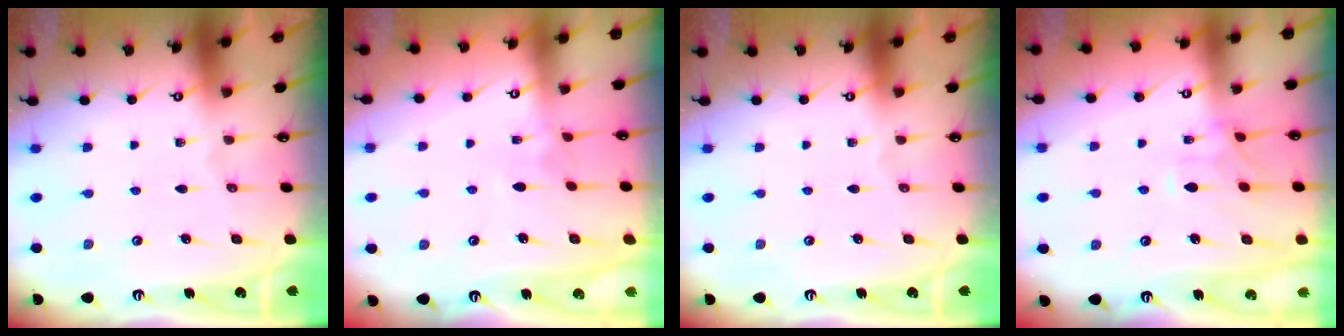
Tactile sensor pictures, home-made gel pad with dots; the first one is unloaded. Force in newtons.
{"total": 4.1, "press": 4.1, "slide": 0.1}
{"total": 0.0}
{"total": 1.6, "press": 1.3, "slide": 0.9}